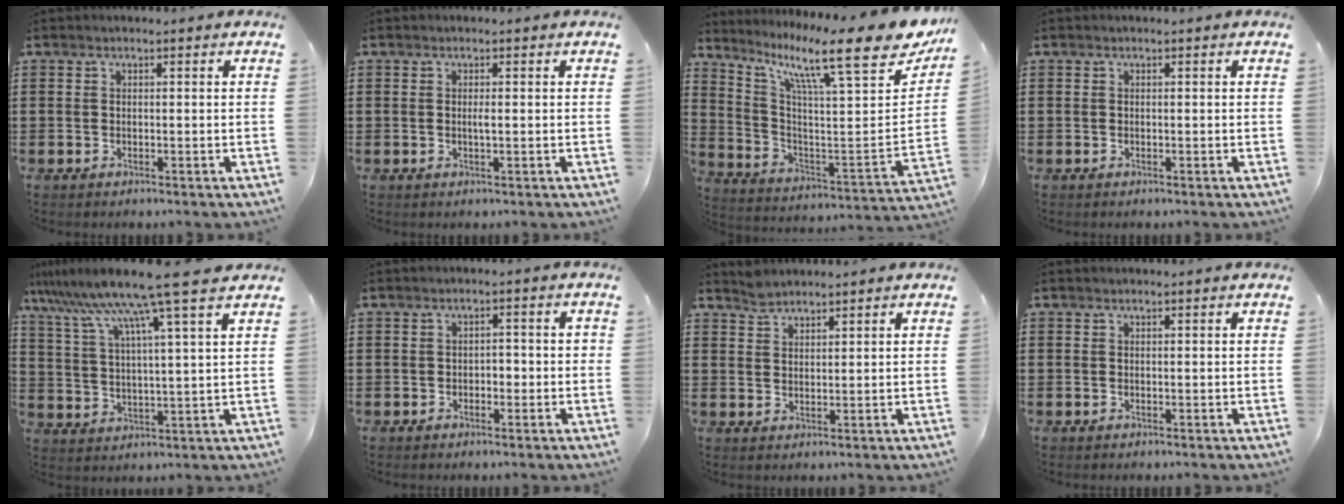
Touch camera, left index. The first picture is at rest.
{"total": 1.0, "force": [0.1, 0.0, 1.0], "torque": [-0.020, -0.004, 0.002]}
{"total": 14.1, "force": [9.8, 1.9, 10.0], "torque": [-0.185, -0.078, 0.147]}
{"total": 0.0}
{"total": 11.3, "force": [8.9, -0.7, 6.9], "torque": [-0.167, -0.046, 0.145]}
{"total": 1.6, "force": [-0.9, 1.0, 0.9], "torque": [-0.020, 0.004, -0.022]}
{"total": 2.2, "force": [2.1, 0.5, 0.2], "torque": [-0.009, 0.001, 0.042]}
{"total": 0.0}